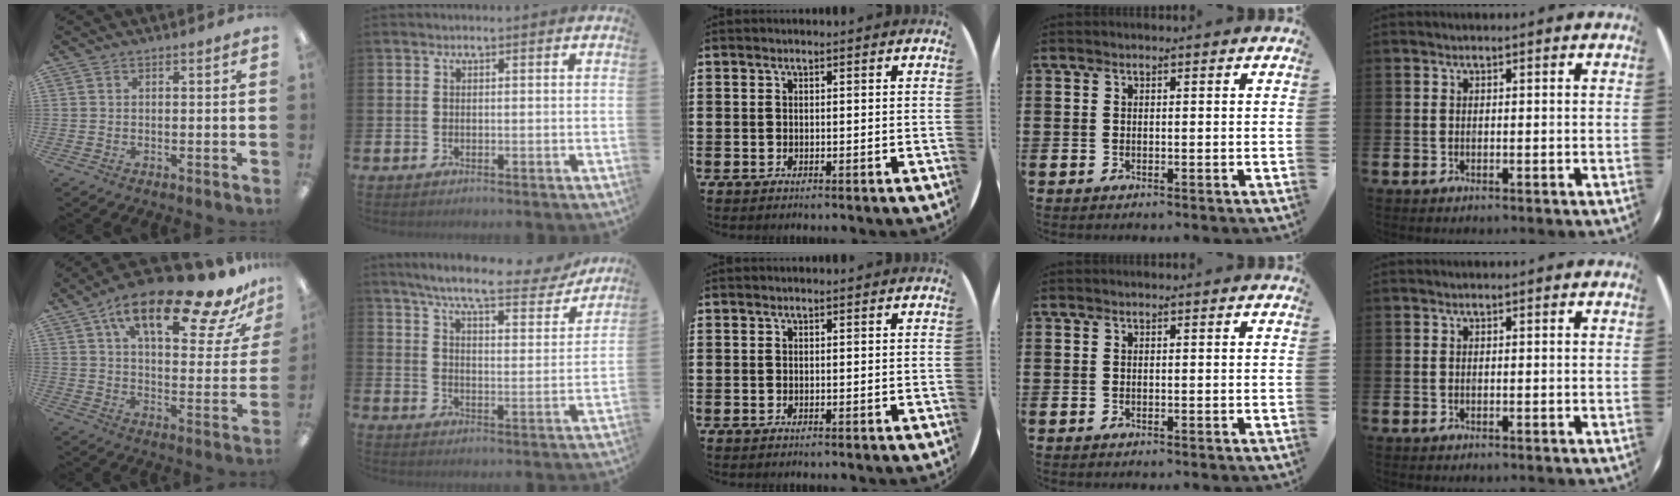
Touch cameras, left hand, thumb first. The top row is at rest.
{"thumb": {"total": 22.8, "force": [14.4, 7.9, 15.8], "torque": [-0.250, -0.077, 0.234]}, "index": {"total": 8.3, "force": [7.2, 1.1, 3.9], "torque": [-0.092, -0.042, 0.120]}}